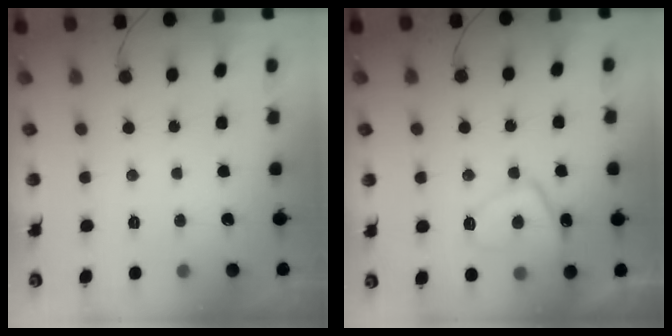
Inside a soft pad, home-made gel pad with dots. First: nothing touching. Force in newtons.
{"total": 8.3, "press": 8.2, "slide": 1.6}